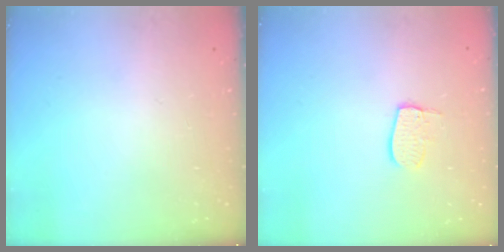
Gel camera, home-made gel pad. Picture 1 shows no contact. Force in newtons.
{"total": 7.2, "press": 7.2, "slide": 0.3}